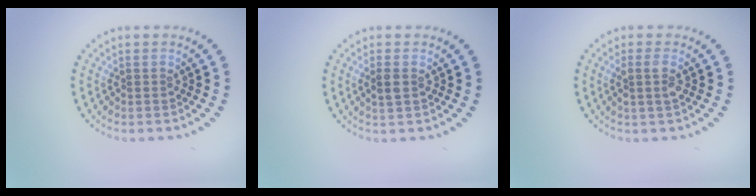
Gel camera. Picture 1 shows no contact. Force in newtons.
{"total": 1.4, "press": 1.4, "slide": 0.1}
{"total": 1.5, "press": 1.3, "slide": 0.7}